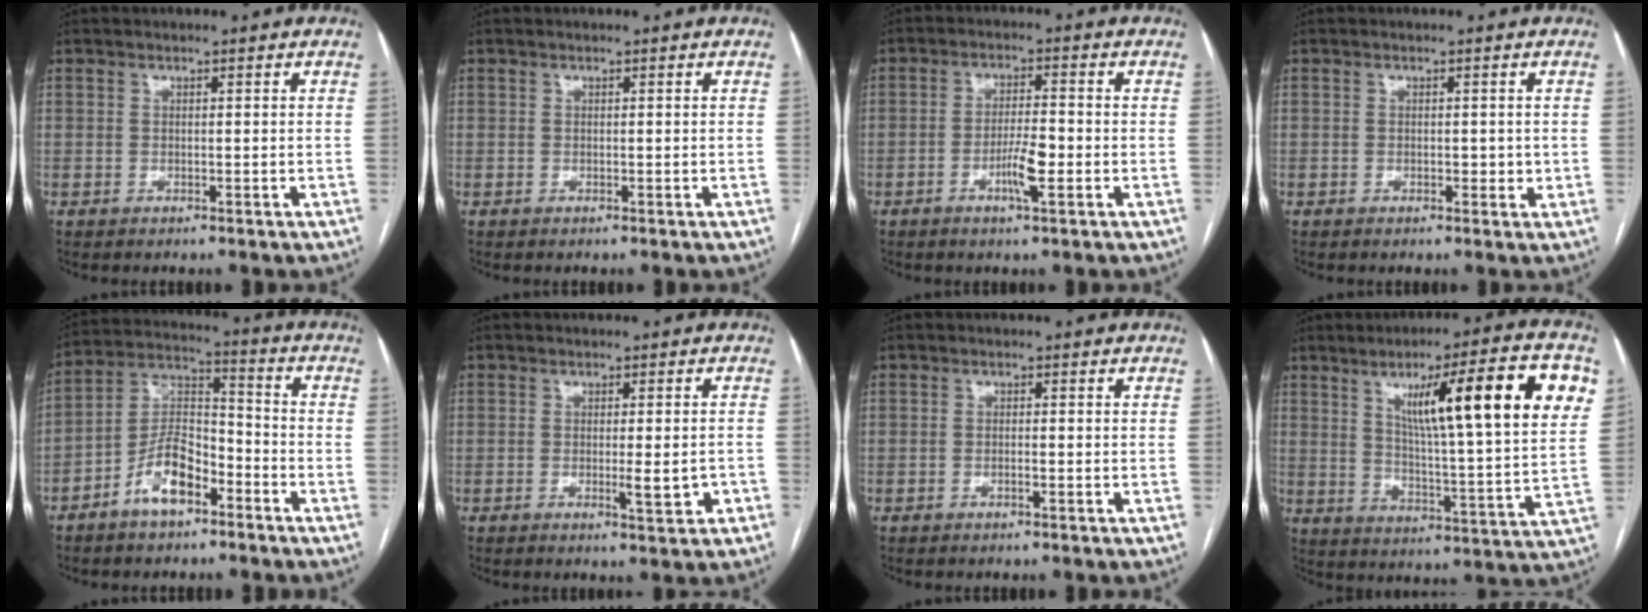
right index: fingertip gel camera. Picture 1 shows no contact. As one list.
[{"total": 0.0}, {"total": 5.1, "force": [-1.8, 0.6, 4.8], "torque": [-0.090, -0.003, -0.033]}, {"total": 1.8, "force": [-0.1, 1.1, 1.4], "torque": [-0.014, 0.002, -0.002]}, {"total": 9.8, "force": [-5.5, 4.4, 6.8], "torque": [-0.141, 0.022, -0.102]}, {"total": 4.0, "force": [-1.2, 0.7, 3.7], "torque": [-0.053, -0.004, -0.014]}, {"total": 0.8, "force": [-0.3, 0.0, 0.7], "torque": [-0.014, 0.001, -0.004]}, {"total": 21.3, "force": [8.3, 1.4, 19.6], "torque": [-0.276, 0.014, 0.117]}]